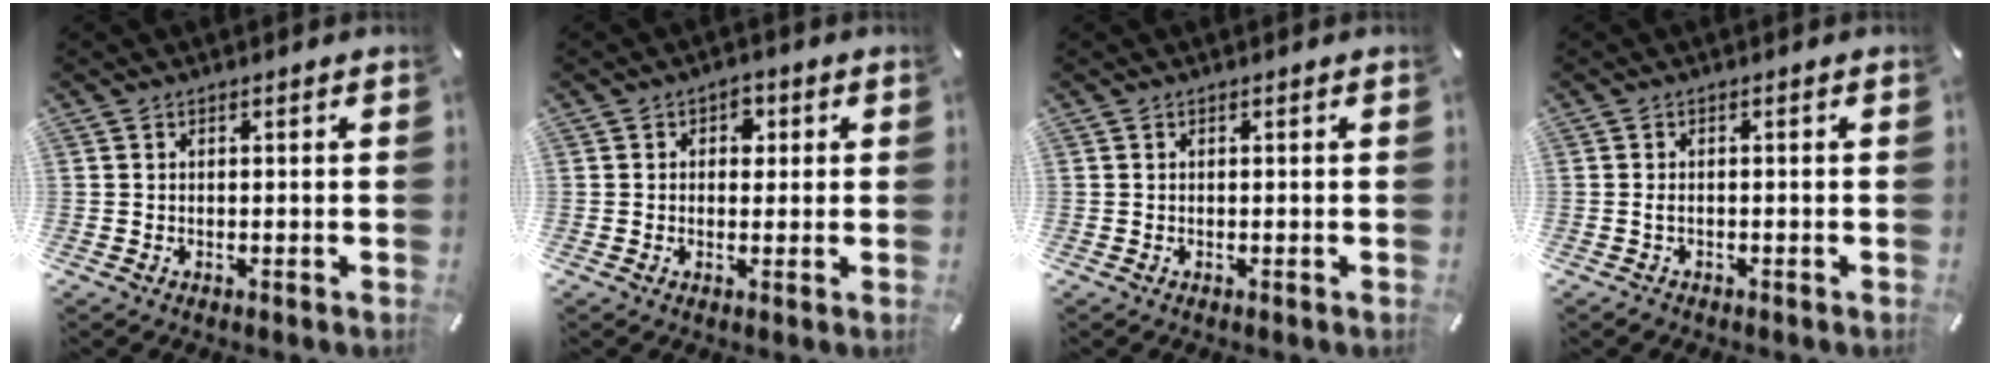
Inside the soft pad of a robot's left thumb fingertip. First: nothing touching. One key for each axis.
{"total": 3.1, "fx": 0.5, "fy": 2.5, "fz": 1.9, "tx": -0.009, "ty": -0.004, "tz": -0.002}
{"total": 0.0}
{"total": 1.4, "fx": -0.6, "fy": 0.8, "fz": 0.9, "tx": -0.020, "ty": 0.002, "tz": -0.012}